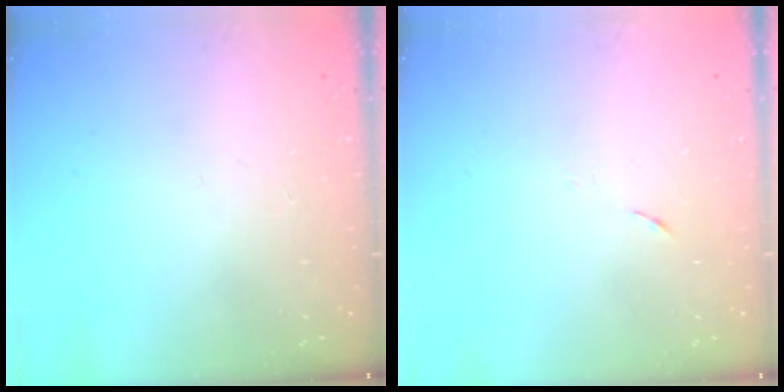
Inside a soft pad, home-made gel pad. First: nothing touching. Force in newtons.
{"total": 4.0, "press": 3.6, "slide": 1.7}